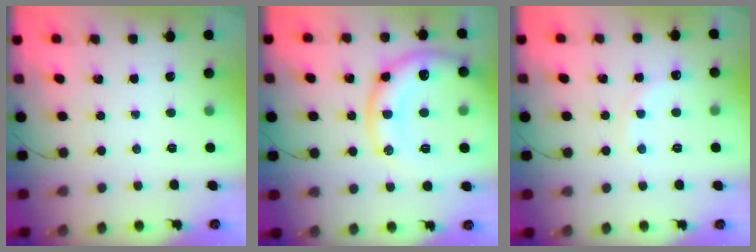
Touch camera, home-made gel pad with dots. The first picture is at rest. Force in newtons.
{"total": 19.3, "press": 19.2, "slide": 1.9}
{"total": 5.8, "press": 5.6, "slide": 1.4}